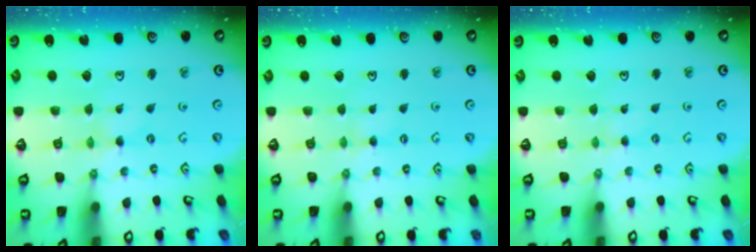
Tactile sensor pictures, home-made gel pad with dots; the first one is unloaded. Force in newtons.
{"total": 1.8, "press": 1.8, "slide": 0.4}
{"total": 0.0}